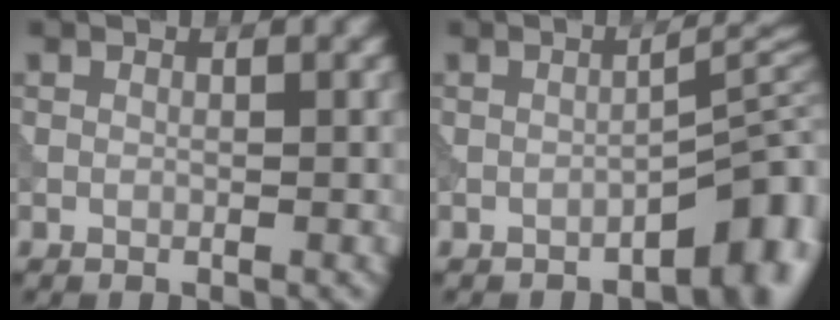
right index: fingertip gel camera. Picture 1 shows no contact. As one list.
[{"total": 4.9, "force": [-2.6, 1.1, 4.0], "torque": [-0.045, 0.016, -0.040]}]